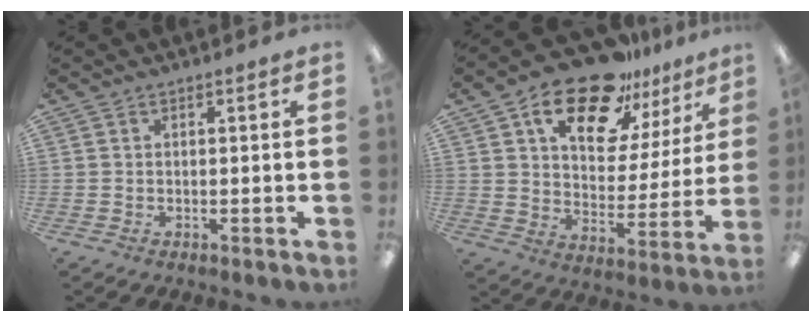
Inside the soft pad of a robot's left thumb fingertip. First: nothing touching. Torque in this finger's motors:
{"motor_torque": [0.38, 0.48, 1.39, -1.38, 0.26]}